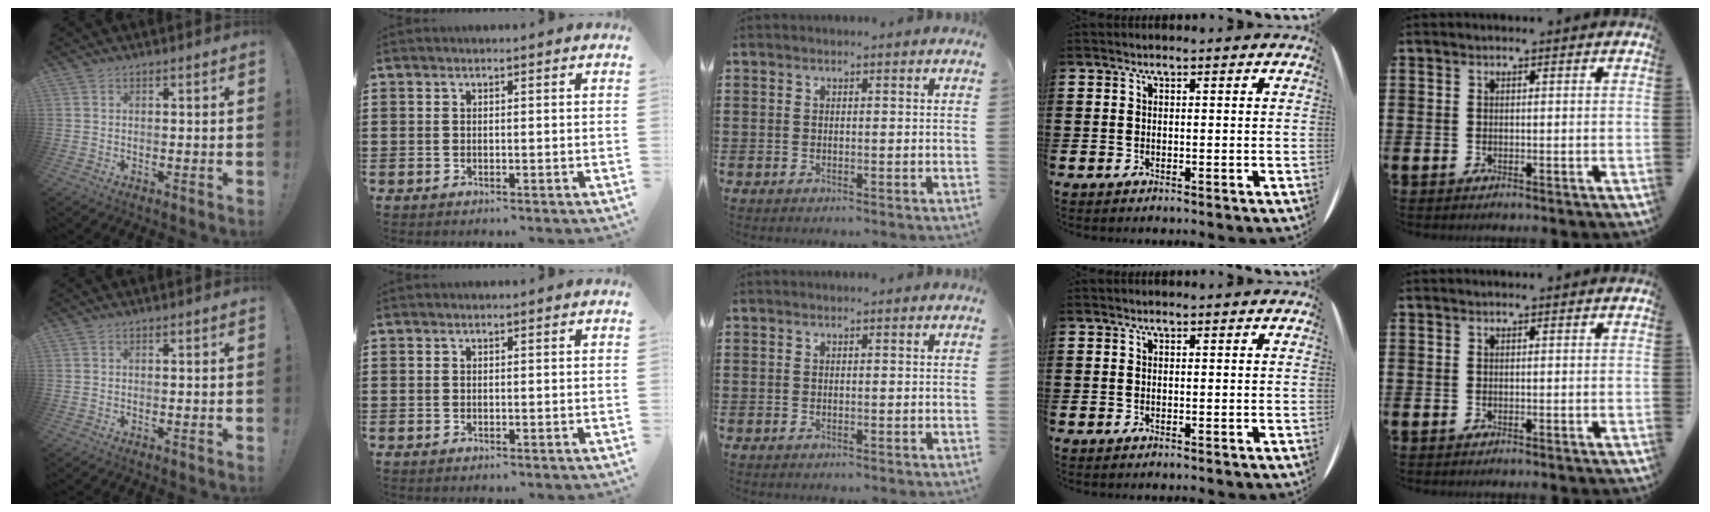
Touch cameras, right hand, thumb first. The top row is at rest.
{}